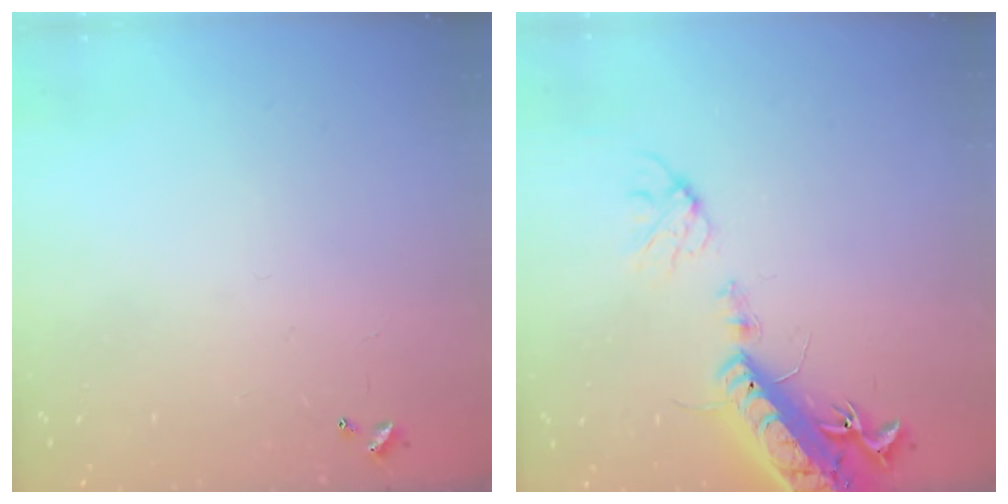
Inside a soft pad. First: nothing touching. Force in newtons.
{"total": 17.9, "press": 17.4, "slide": 3.9}